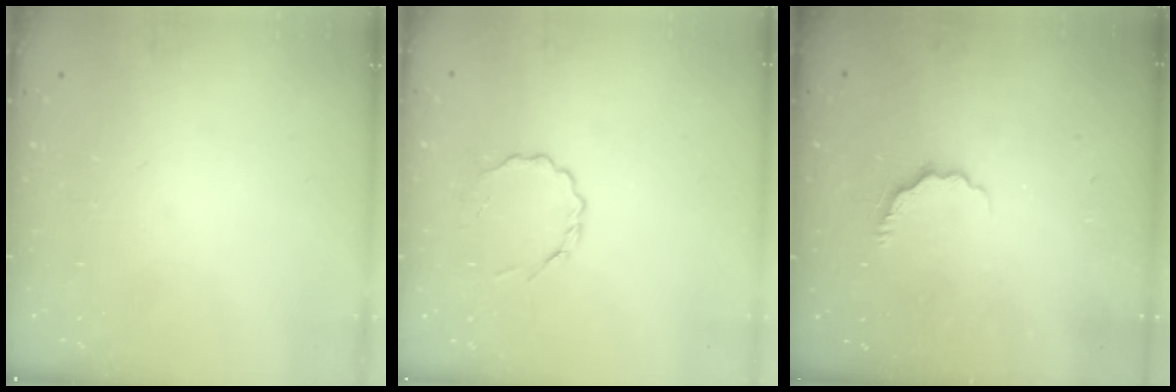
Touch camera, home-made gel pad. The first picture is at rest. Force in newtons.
{"total": 4.3, "press": 4.1, "slide": 1.4}
{"total": 3.3, "press": 3.2, "slide": 0.7}